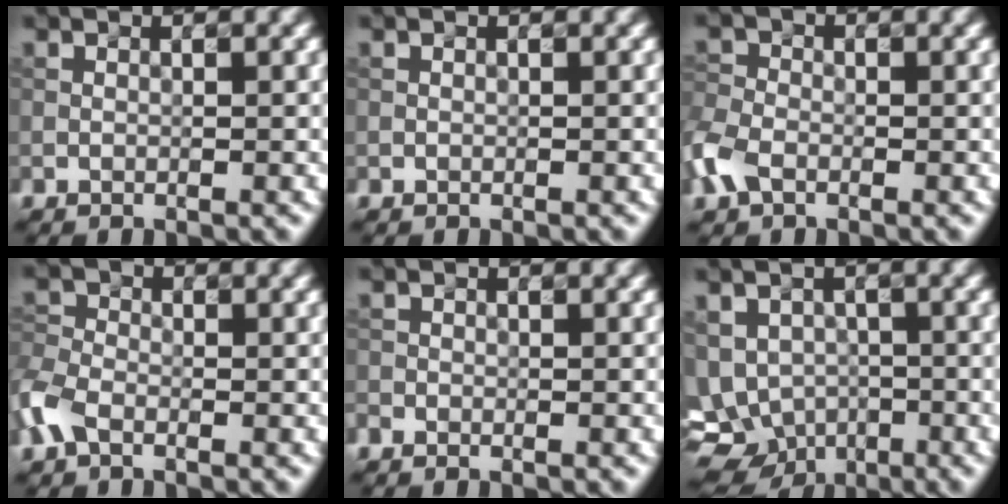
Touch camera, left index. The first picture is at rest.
{"total": 0.0}
{"total": 3.3, "force": [-1.7, 2.1, 1.8], "torque": [-0.049, -0.001, -0.047]}
{"total": 3.1, "force": [-1.8, 1.8, 1.8], "torque": [-0.047, 0.001, -0.053]}
{"total": 0.6, "force": [-0.6, 0.3, 0.0], "torque": [0.002, -0.002, -0.014]}
{"total": 9.3, "force": [-3.6, 7.7, 3.8], "torque": [-0.060, -0.022, -0.057]}